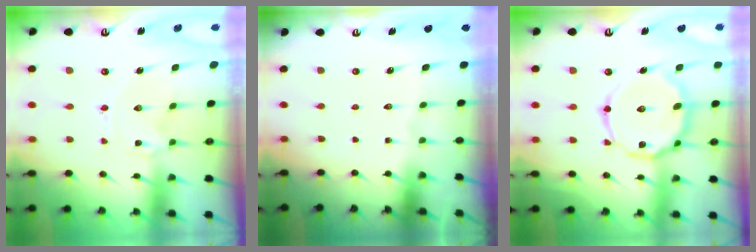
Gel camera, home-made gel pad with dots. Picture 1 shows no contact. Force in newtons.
{"total": 0.0}
{"total": 17.0, "press": 17.0, "slide": 1.3}